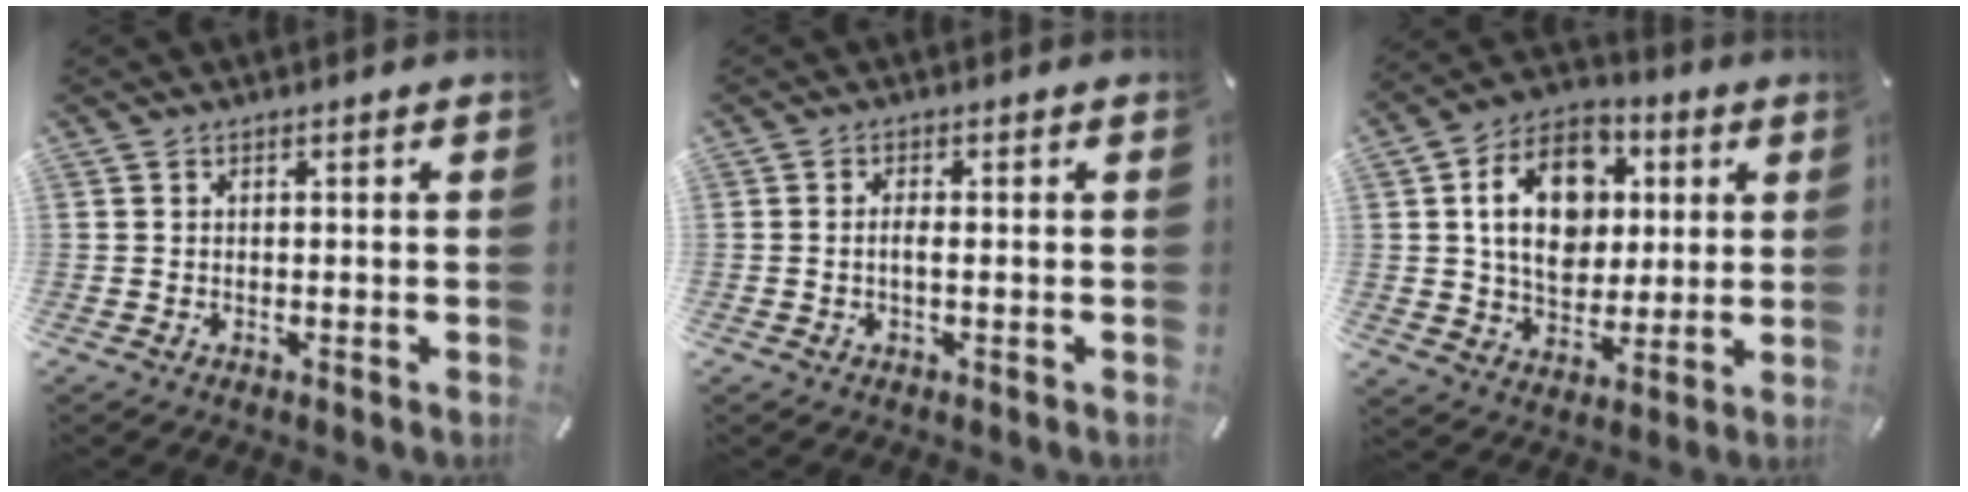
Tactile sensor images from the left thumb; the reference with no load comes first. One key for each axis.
{"total": 2.2, "fx": -0.3, "fy": 0.6, "fz": 2.1, "tx": -0.040, "ty": 0.001, "tz": -0.007}
{"total": 16.2, "fx": 3.4, "fy": 12.7, "fz": 9.6, "tx": -0.167, "ty": 0.009, "tz": 0.064}